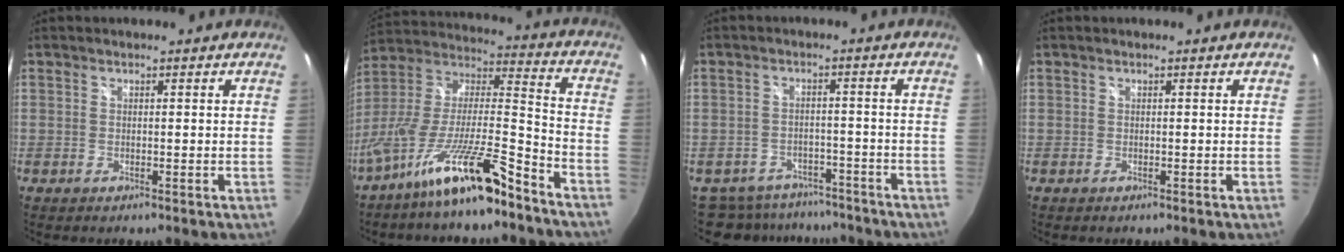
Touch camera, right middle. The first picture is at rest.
{"total": 17.9, "force": [-12.4, 2.4, 12.6], "torque": [-0.226, -0.016, -0.222]}
{"total": 11.8, "force": [-9.9, 5.7, 2.7], "torque": [-0.072, 0.006, -0.136]}
{"total": 0.0}